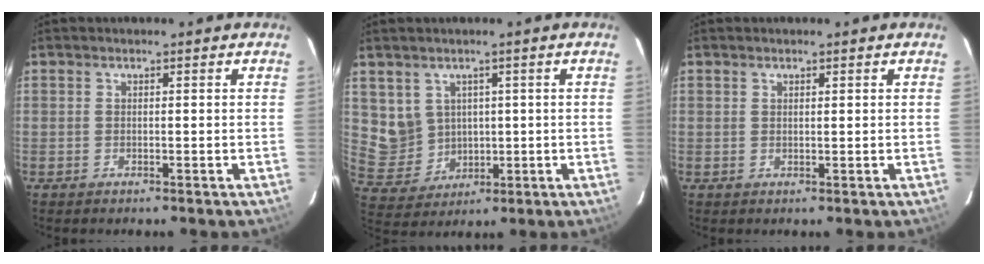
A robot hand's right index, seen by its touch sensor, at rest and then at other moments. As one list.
[{"total": 7.1, "force": [2.0, 6.6, 1.5], "torque": [-0.038, 0.005, 0.060]}, {"total": 0.7, "force": [0.5, 0.2, 0.4], "torque": [-0.006, 0.001, 0.010]}]